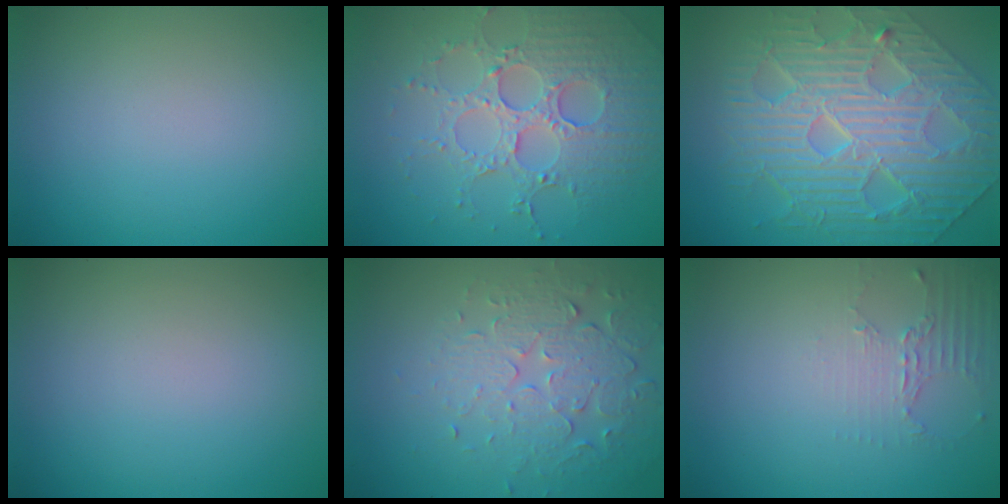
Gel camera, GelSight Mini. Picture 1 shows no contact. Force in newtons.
{"total": 5.1, "press": 4.6, "slide": 2.2}
{"total": 10.7, "press": 7.4, "slide": 7.7}
{"total": 0.0}
{"total": 5.4, "press": 3.6, "slide": 4.0}
{"total": 2.1, "press": 1.5, "slide": 1.5}